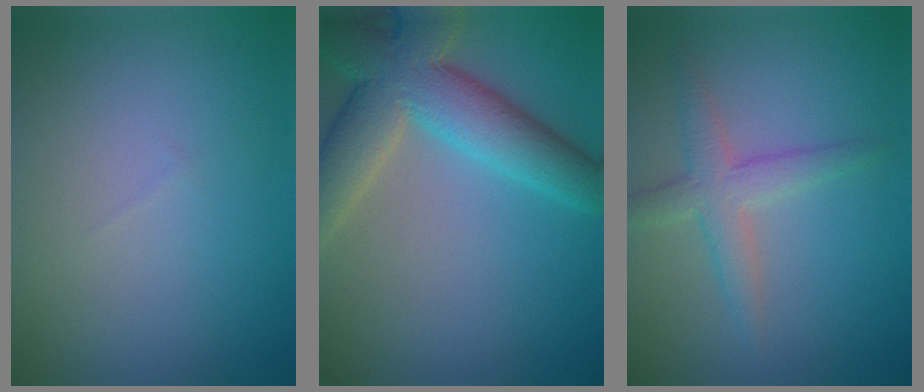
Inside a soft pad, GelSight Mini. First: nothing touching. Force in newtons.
{"total": 8.6, "press": 8.6, "slide": 0.8}
{"total": 2.9, "press": 2.9, "slide": 0.1}